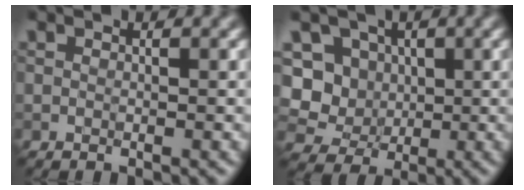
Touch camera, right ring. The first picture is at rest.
{"total": 6.8, "force": [0.6, 6.3, 2.6], "torque": [-0.044, 0.020, -0.012]}